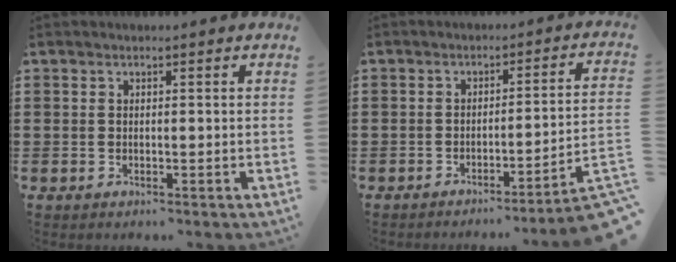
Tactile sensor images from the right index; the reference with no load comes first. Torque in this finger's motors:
{"motor_torque": [1.08, -1.06, 0.38, 0.10]}